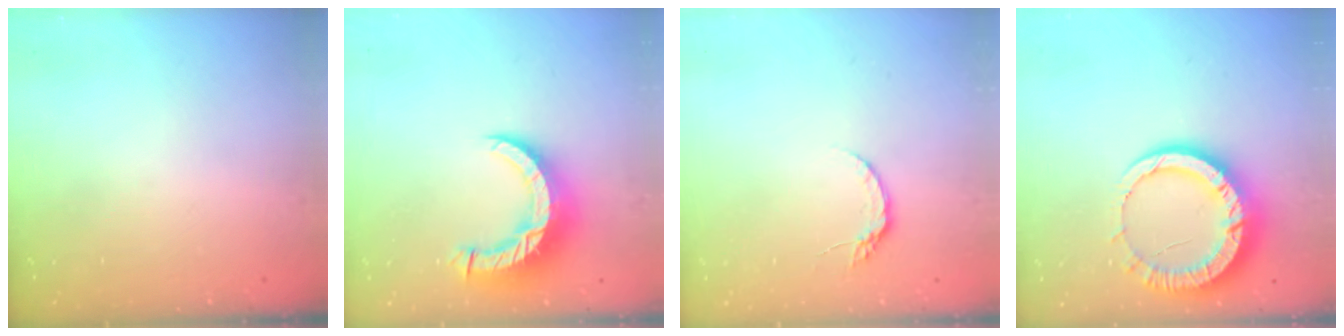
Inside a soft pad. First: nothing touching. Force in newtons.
{"total": 11.4, "press": 11.3, "slide": 1.1}
{"total": 4.9, "press": 4.8, "slide": 0.7}
{"total": 14.2, "press": 14.1, "slide": 1.5}